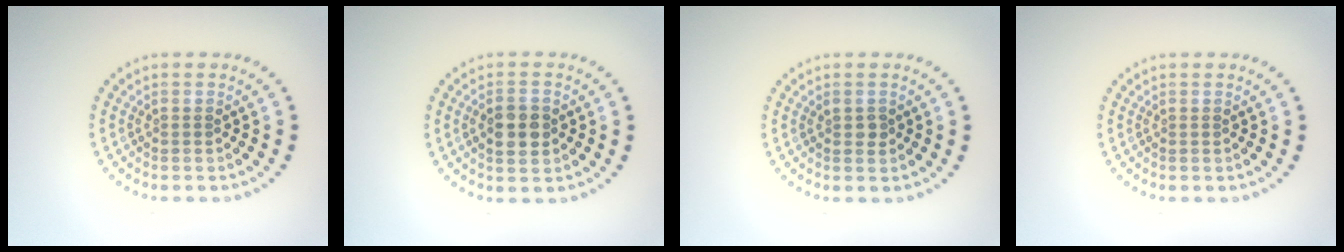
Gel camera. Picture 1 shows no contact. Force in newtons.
{"total": 2.9, "press": 2.8, "slide": 0.3}
{"total": 1.0, "press": 1.0, "slide": 0.2}
{"total": 0.0}